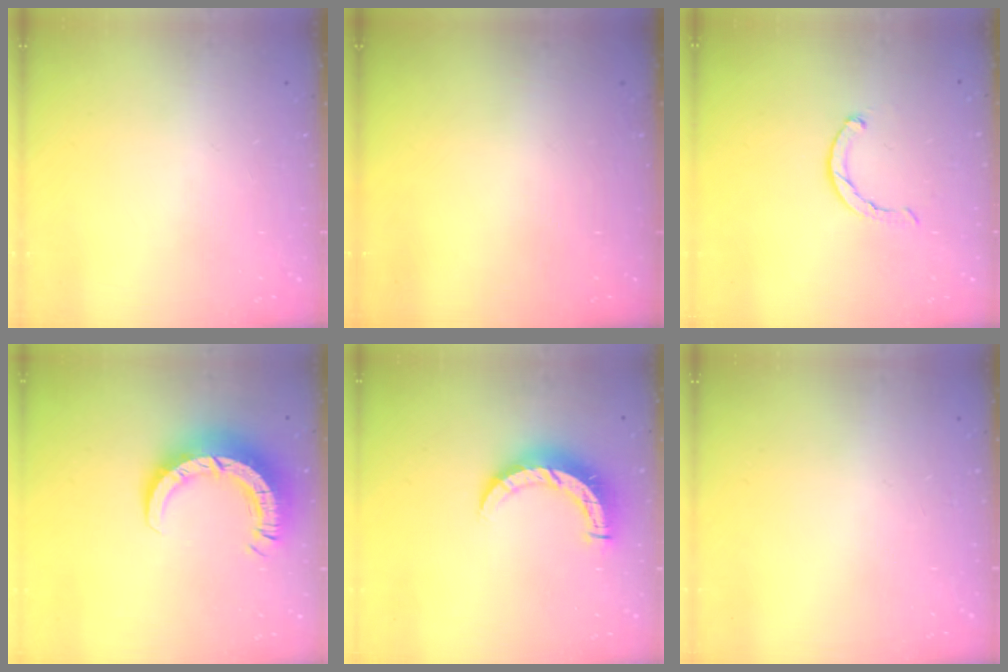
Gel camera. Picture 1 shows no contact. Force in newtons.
{"total": 0.0}
{"total": 2.3, "press": 2.2, "slide": 0.5}
{"total": 10.6, "press": 10.5, "slide": 1.0}
{"total": 8.9, "press": 8.9, "slide": 0.8}
{"total": 2.5, "press": 2.5, "slide": 0.2}